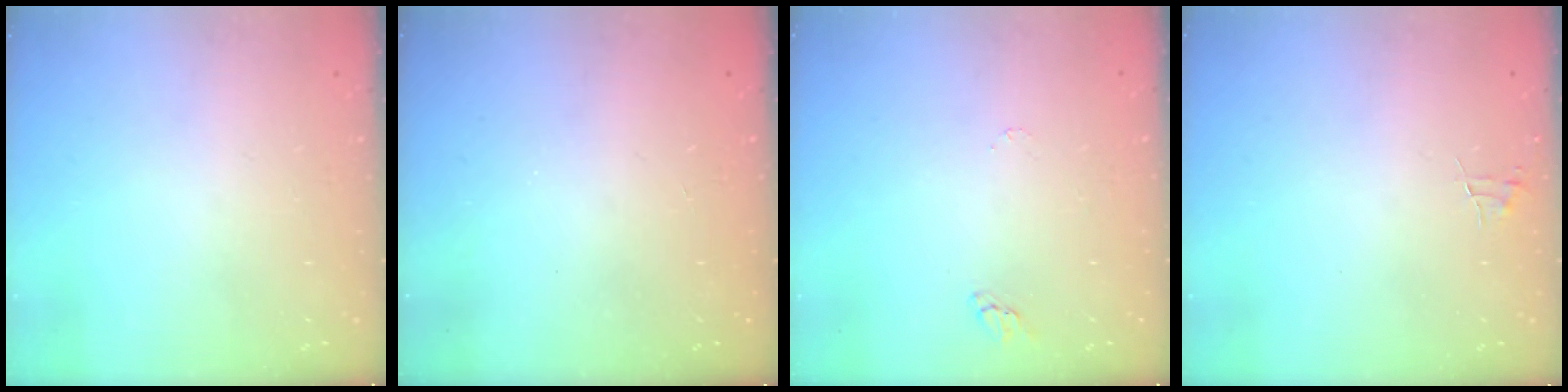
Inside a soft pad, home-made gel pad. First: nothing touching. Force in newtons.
{"total": 0.0}
{"total": 2.9, "press": 2.9, "slide": 0.2}
{"total": 3.2, "press": 3.2, "slide": 0.2}